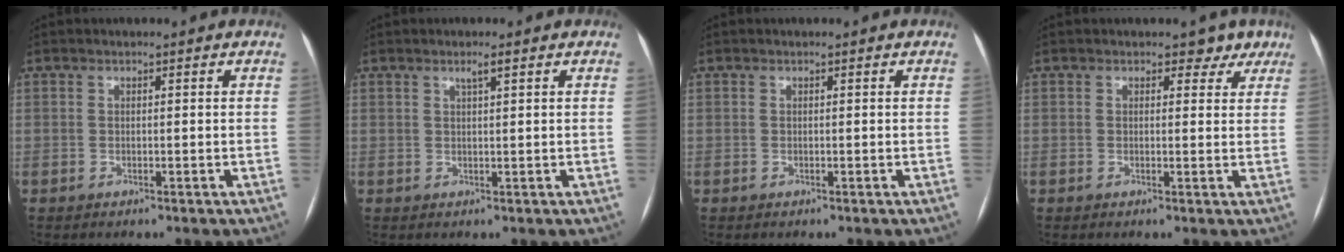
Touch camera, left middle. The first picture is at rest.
{"total": 1.4, "force": [0.8, 0.0, 1.1], "torque": [-0.021, 0.001, 0.016]}
{"total": 0.0}
{"total": 3.0, "force": [2.1, 2.0, 0.7], "torque": [0.013, 0.000, 0.012]}